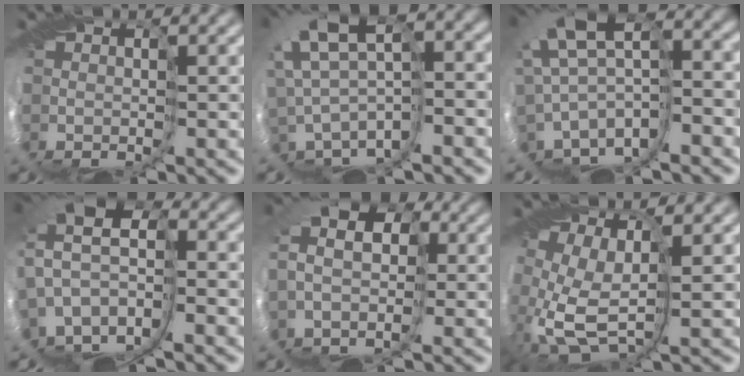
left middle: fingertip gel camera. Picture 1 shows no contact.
{"total": 4.8, "force": [2.1, 0.9, 4.2], "torque": [-0.089, 0.029, 0.035]}
{"total": 6.1, "force": [-0.7, 2.3, 5.6], "torque": [-0.131, 0.022, 0.000]}
{"total": 8.2, "force": [1.0, 4.8, 6.6], "torque": [-0.164, 0.008, 0.028]}
{"total": 6.4, "force": [1.1, 4.3, 4.6], "torque": [-0.069, 0.037, 0.008]}
{"total": 5.7, "force": [0.1, 3.7, 4.4], "torque": [-0.119, -0.014, 0.018]}